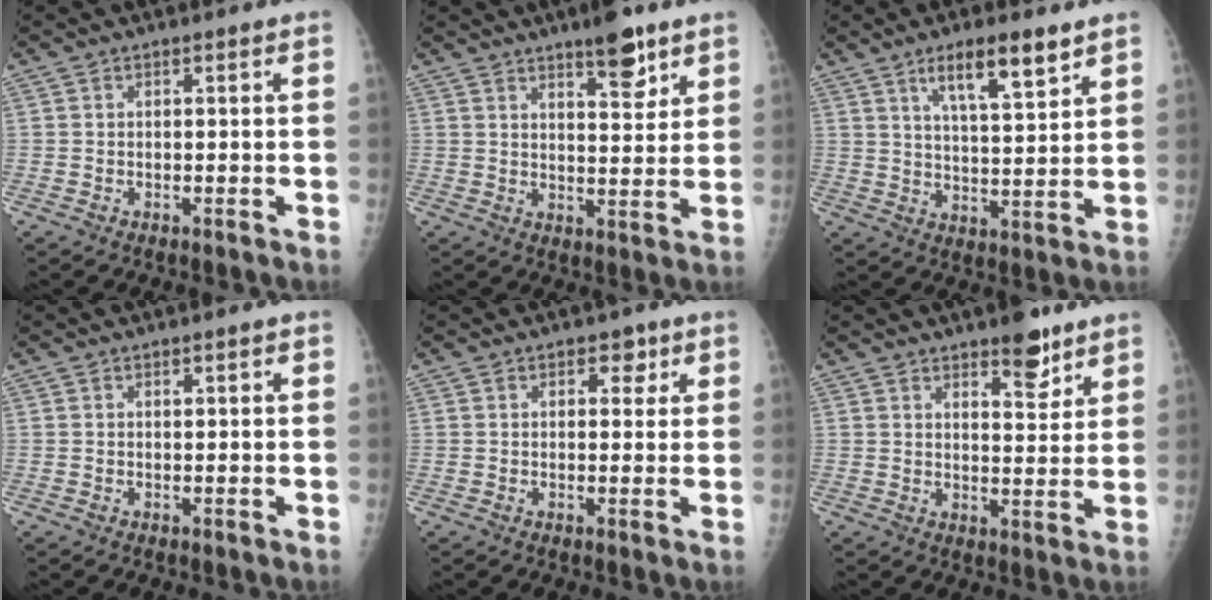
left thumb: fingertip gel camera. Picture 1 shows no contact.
{"total": 8.0, "force": [5.4, 2.5, 5.3], "torque": [-0.059, -0.033, 0.079]}
{"total": 9.7, "force": [6.0, 2.3, 7.3], "torque": [-0.109, -0.035, 0.105]}
{"total": 0.7, "force": [0.2, 0.4, 0.5], "torque": [-0.001, 0.001, 0.004]}
{"total": 3.2, "force": [1.5, 2.3, 1.7], "torque": [0.008, -0.003, 0.015]}
{"total": 7.1, "force": [5.0, 2.7, 4.3], "torque": [-0.037, -0.032, 0.070]}